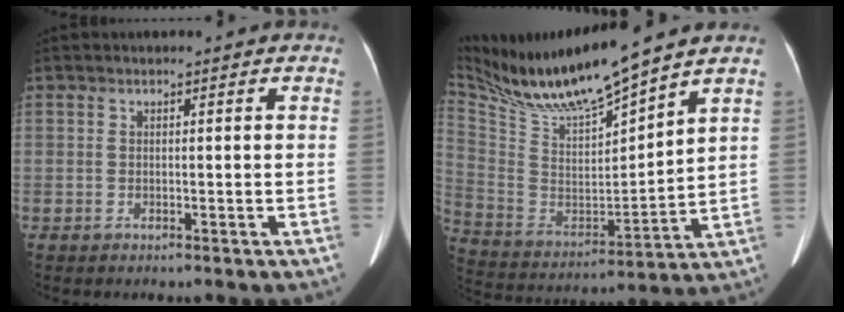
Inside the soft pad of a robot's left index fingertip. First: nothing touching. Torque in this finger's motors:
{"motor_torque": [-0.20, -0.61, 0.03, 0.02]}